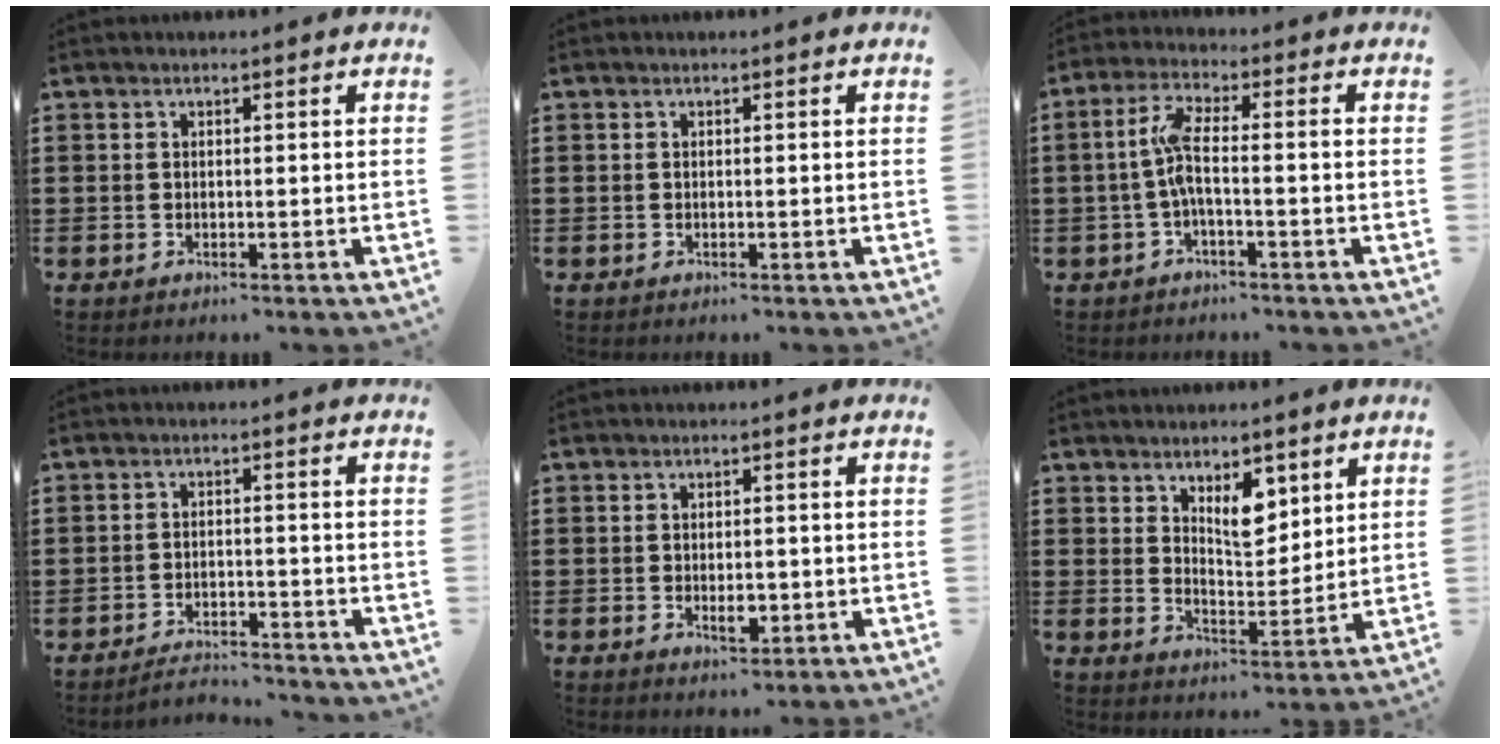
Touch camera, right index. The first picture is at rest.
{"total": 0.0}
{"total": 5.5, "force": [-0.7, 1.4, 5.3], "torque": [-0.121, -0.001, -0.022]}
{"total": 3.0, "force": [-3.0, 0.2, 0.0], "torque": [-0.008, 0.001, -0.065]}
{"total": 3.1, "force": [-1.0, 1.5, 2.5], "torque": [-0.045, 0.004, -0.018]}
{"total": 6.1, "force": [3.6, 3.0, 3.8], "torque": [-0.062, -0.007, 0.060]}